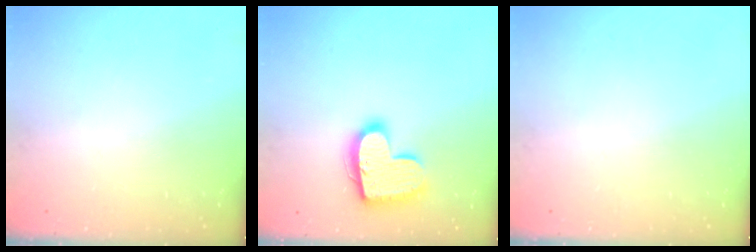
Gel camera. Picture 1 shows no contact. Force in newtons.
{"total": 16.4, "press": 16.4, "slide": 1.0}
{"total": 0.0}